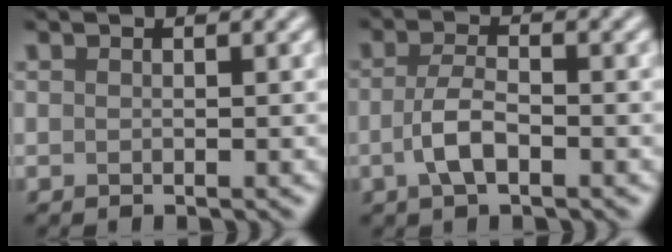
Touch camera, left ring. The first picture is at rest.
{"total": 3.1, "force": [-1.0, 1.2, 2.7], "torque": [-0.058, 0.000, -0.025]}